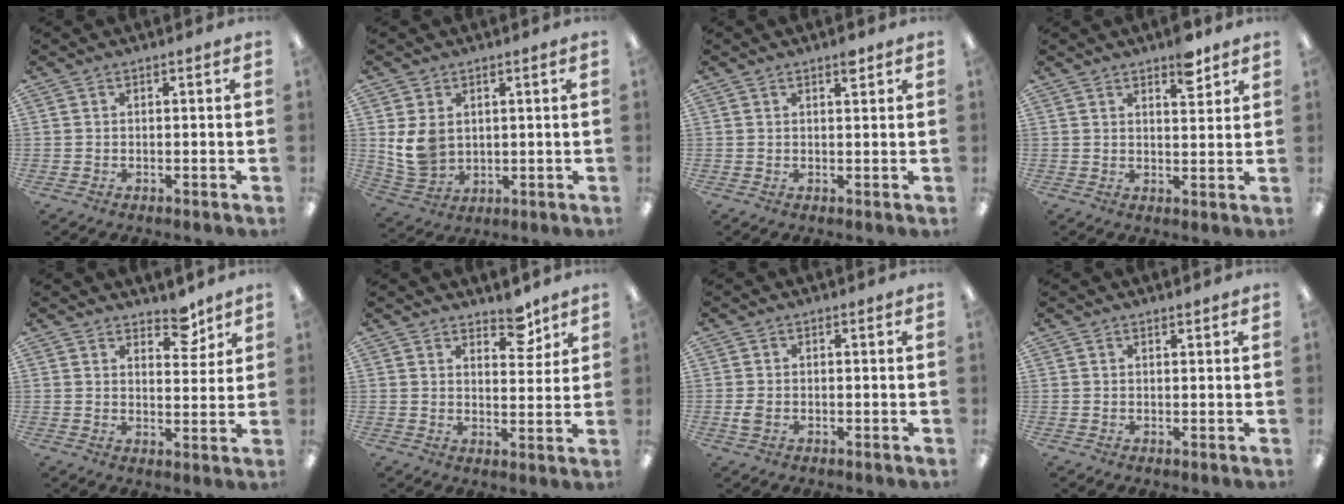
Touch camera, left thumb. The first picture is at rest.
{"total": 8.2, "force": [2.0, 6.4, 4.7], "torque": [-0.114, -0.001, 0.040]}
{"total": 2.2, "force": [1.7, 0.6, 1.2], "torque": [-0.011, -0.006, 0.026]}
{"total": 5.8, "force": [4.3, 2.2, 3.2], "torque": [-0.025, -0.026, 0.068]}
{"total": 6.4, "force": [5.1, 2.9, 2.5], "torque": [-0.007, -0.037, 0.084]}
{"total": 6.4, "force": [5.2, 2.9, 2.5], "torque": [-0.006, -0.038, 0.086]}
{"total": 2.2, "force": [-0.5, 1.5, 1.5], "torque": [-0.033, 0.000, -0.009]}
{"total": 0.8, "force": [0.8, 0.2, 0.2], "torque": [-0.004, 0.000, 0.015]}